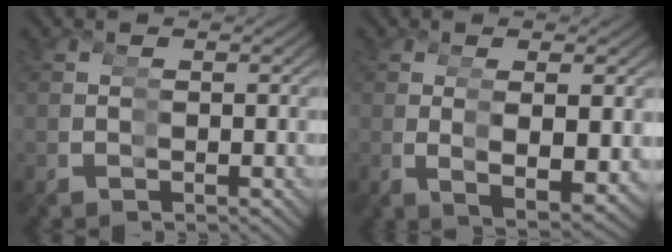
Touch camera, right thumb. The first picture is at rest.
{"total": 4.1, "force": [0.2, 0.7, 4.0], "torque": [-0.063, 0.013, 0.005]}